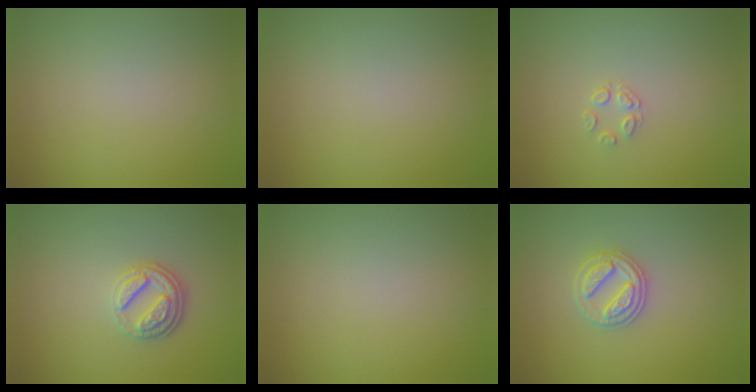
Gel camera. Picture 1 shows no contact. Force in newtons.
{"total": 0.0}
{"total": 1.4, "press": 0.6, "slide": 1.2}
{"total": 3.5, "press": 2.6, "slide": 2.3}
{"total": 0.0}
{"total": 3.0, "press": 2.8, "slide": 1.0}